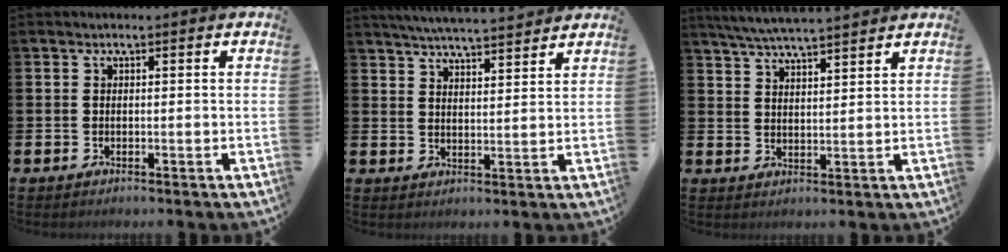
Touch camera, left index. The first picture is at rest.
{"total": 5.4, "force": [5.3, 0.0, 0.9], "torque": [-0.026, -0.030, 0.094]}
{"total": 5.4, "force": [5.2, 0.0, 1.3], "torque": [-0.042, -0.021, 0.094]}